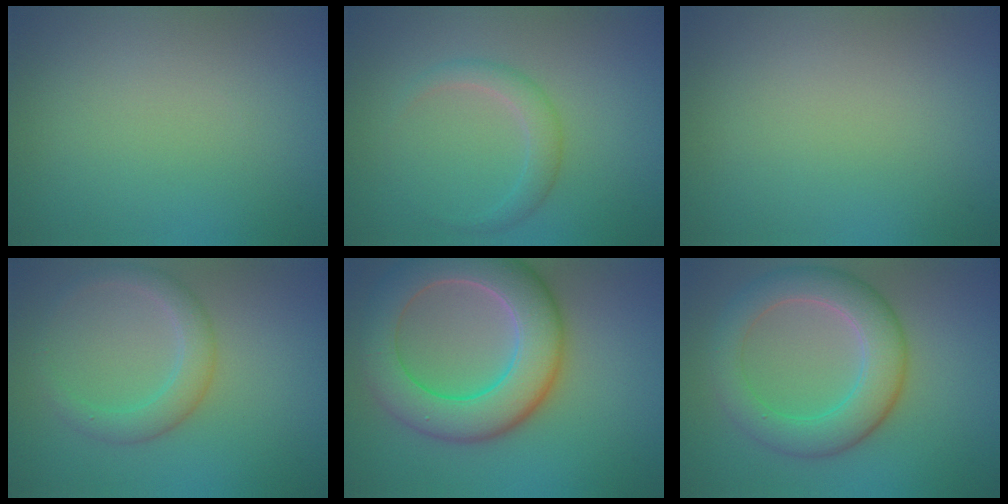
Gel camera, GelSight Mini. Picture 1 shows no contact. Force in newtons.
{"total": 2.0, "press": 2.0, "slide": 0.2}
{"total": 0.0}
{"total": 2.8, "press": 2.8, "slide": 0.2}
{"total": 9.2, "press": 9.2, "slide": 0.6}
{"total": 6.0, "press": 6.0, "slide": 0.1}